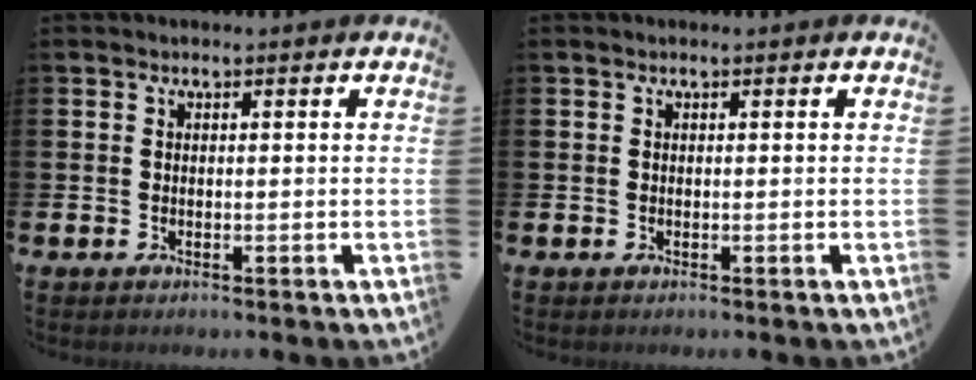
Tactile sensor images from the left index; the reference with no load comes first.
{"total": 0.0}